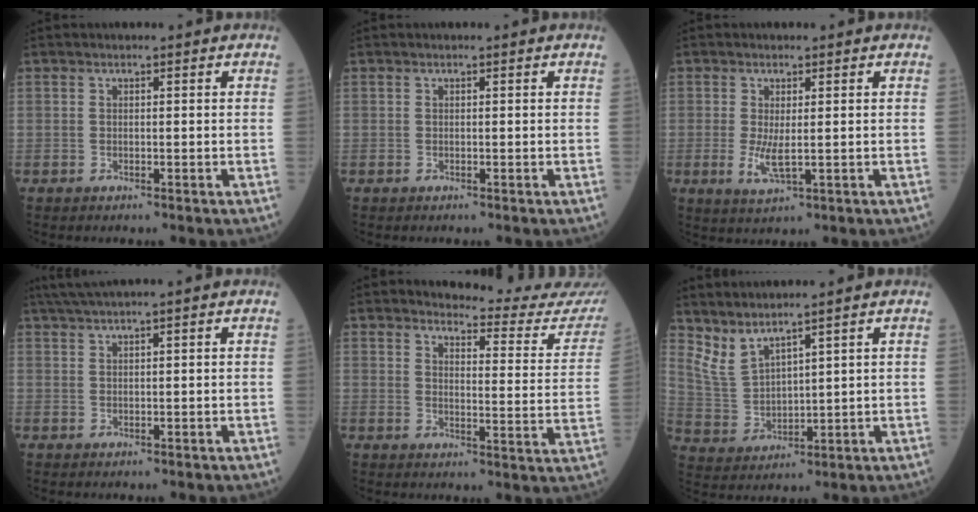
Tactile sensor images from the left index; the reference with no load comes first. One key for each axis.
{"total": 0.0}
{"total": 3.6, "fx": -0.3, "fy": 0.9, "fz": 3.5, "tx": -0.075, "ty": -0.010, "tz": 0.000}
{"total": 2.8, "fx": 2.2, "fy": -0.8, "fz": 1.6, "tx": -0.040, "ty": 0.014, "tz": 0.049}
{"total": 15.0, "fx": 14.9, "fy": -0.4, "fz": 1.7, "tx": -0.013, "ty": -0.114, "tz": 0.153}
{"total": 6.0, "fx": 5.4, "fy": 0.6, "fz": 2.4, "tx": -0.074, "ty": -0.012, "tz": 0.131}